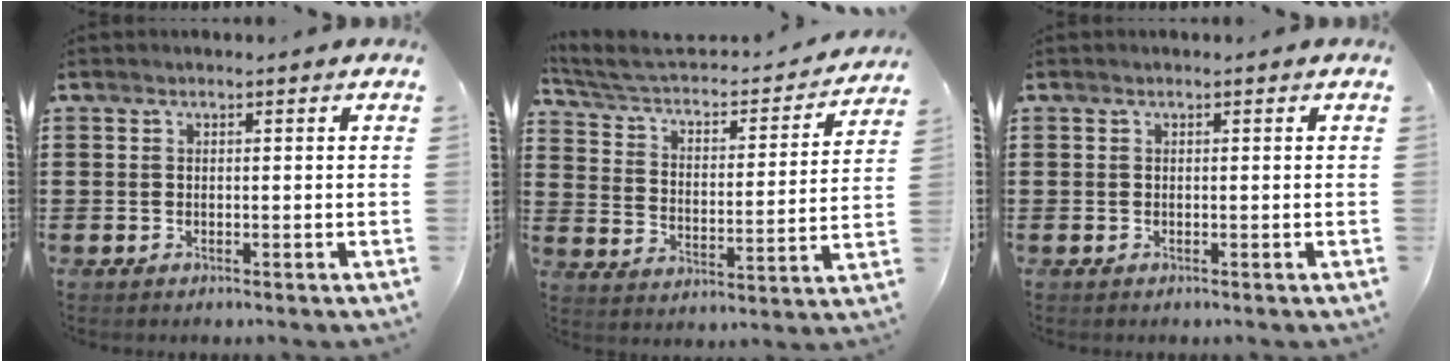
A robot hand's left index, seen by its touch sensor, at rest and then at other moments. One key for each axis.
{"total": 4.3, "fx": 3.6, "fy": 1.4, "fz": 1.9, "tx": -0.057, "ty": -0.031, "tz": 0.053}
{"total": 0.0}